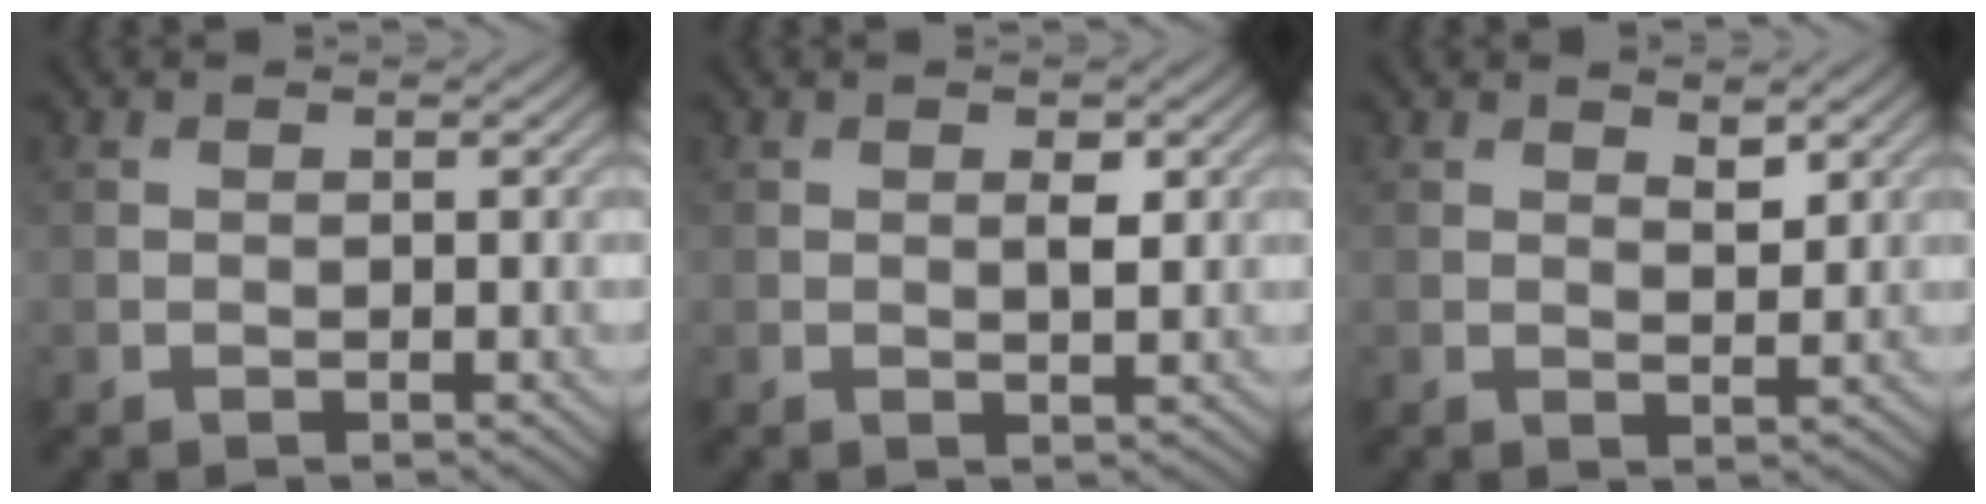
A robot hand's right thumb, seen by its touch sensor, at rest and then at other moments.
{"total": 1.6, "force": [0.5, 0.5, 1.4], "torque": [-0.025, -0.004, 0.009]}
{"total": 1.8, "force": [1.3, 0.6, 1.1], "torque": [-0.019, -0.005, 0.025]}